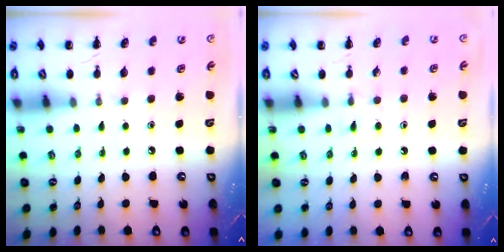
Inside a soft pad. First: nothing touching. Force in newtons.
{"total": 4.0, "press": 3.6, "slide": 1.6}